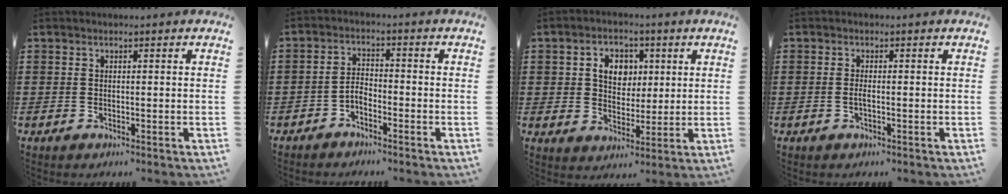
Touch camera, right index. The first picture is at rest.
{"total": 2.4, "force": [-2.0, 0.9, 1.0], "torque": [-0.030, 0.006, -0.043]}
{"total": 5.9, "force": [1.3, 4.7, 3.3], "torque": [-0.076, 0.014, 0.018]}
{"total": 1.2, "force": [-0.4, 0.2, 1.1], "torque": [-0.029, -0.003, -0.010]}